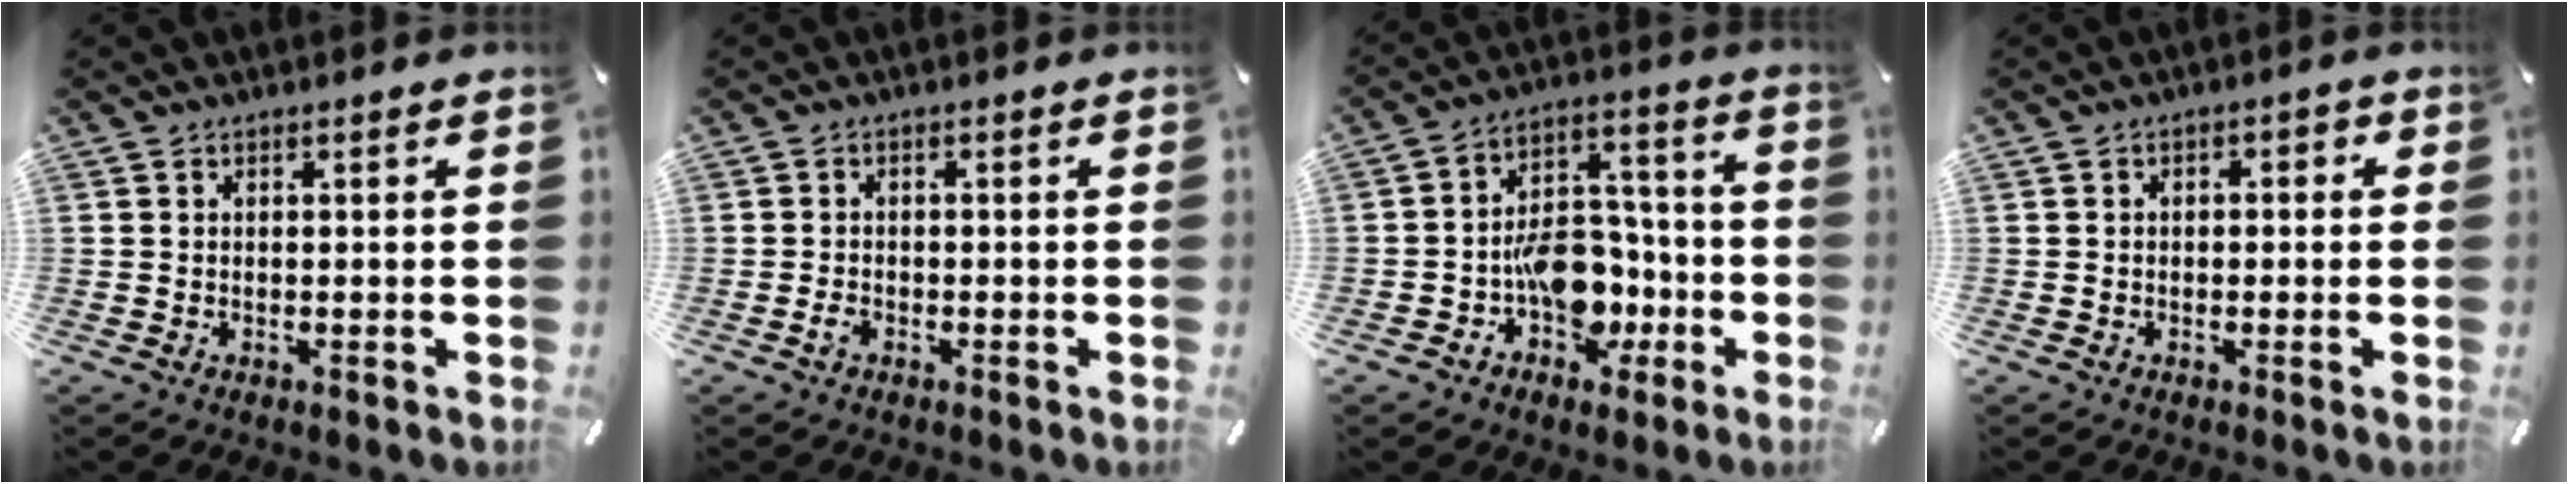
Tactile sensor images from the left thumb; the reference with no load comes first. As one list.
[{"total": 1.4, "force": [-0.9, 0.8, 0.7], "torque": [-0.014, 0.004, -0.018]}, {"total": 13.1, "force": [-4.2, 10.0, 7.3], "torque": [-0.095, 0.024, -0.064]}, {"total": 1.7, "force": [-0.9, 1.1, 0.9], "torque": [-0.018, 0.010, -0.021]}]